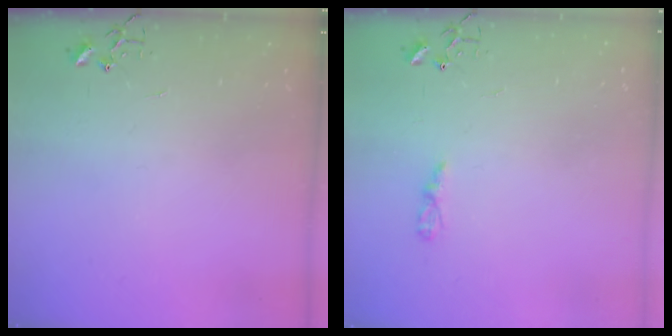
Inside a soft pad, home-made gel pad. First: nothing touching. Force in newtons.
{"total": 3.5, "press": 3.5, "slide": 0.4}